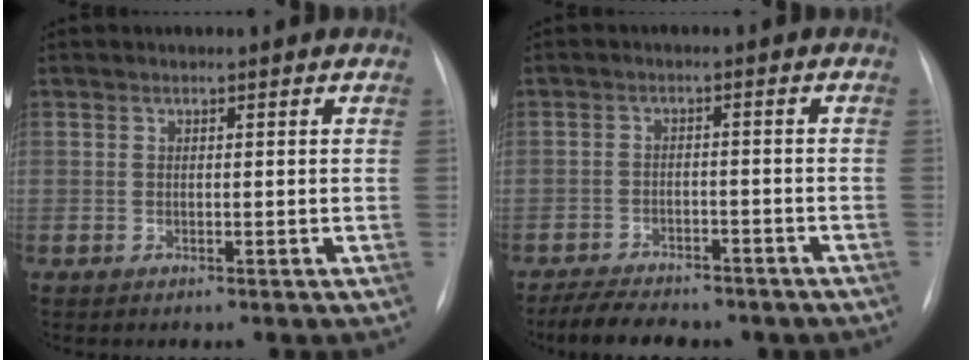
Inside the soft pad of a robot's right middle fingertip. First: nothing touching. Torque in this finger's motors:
{"motor_torque": [0.17, -0.17, 0.11, 0.06]}